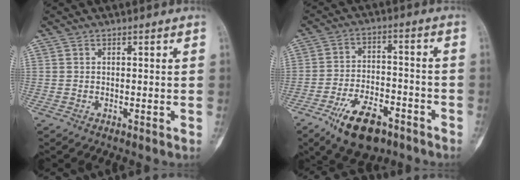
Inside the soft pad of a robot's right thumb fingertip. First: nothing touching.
{"total": 12.7, "force": [-7.6, 6.1, 8.1], "torque": [-0.116, 0.044, -0.123]}